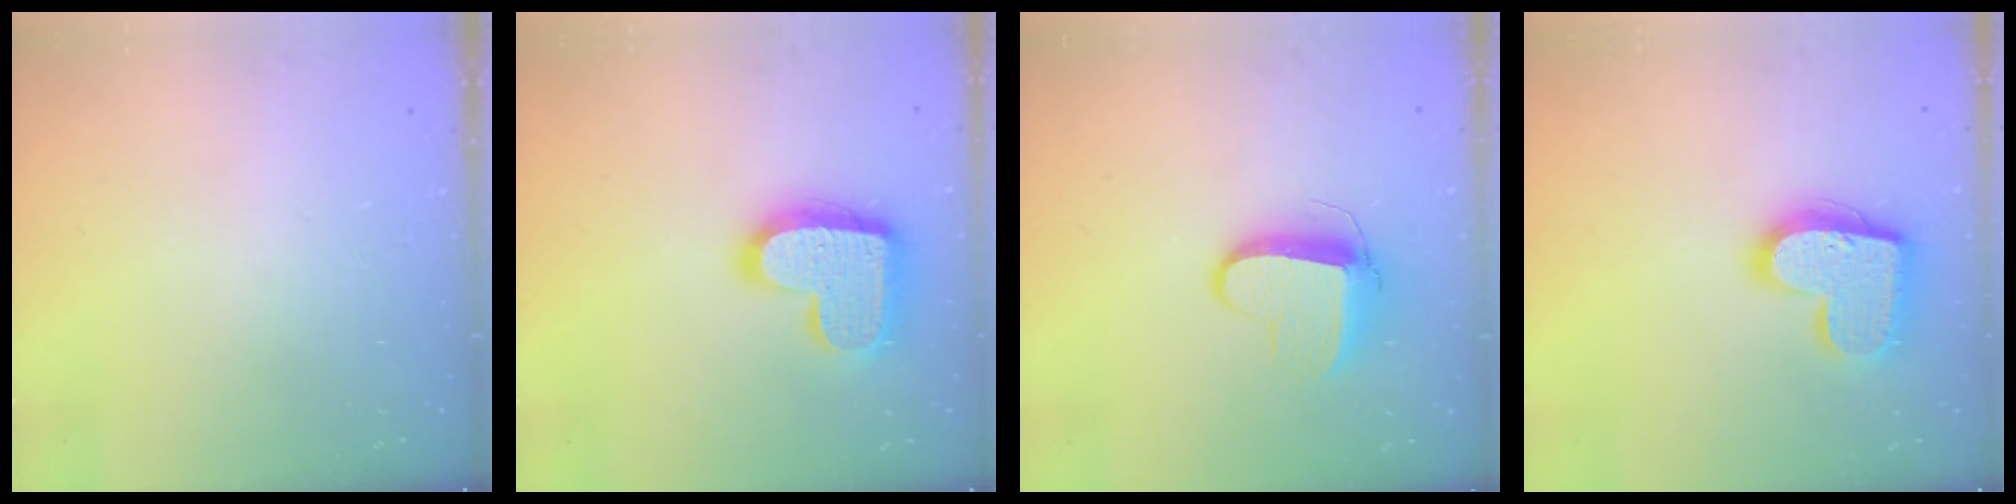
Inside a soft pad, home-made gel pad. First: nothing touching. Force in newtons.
{"total": 18.3, "press": 18.2, "slide": 1.1}
{"total": 9.6, "press": 9.5, "slide": 0.9}
{"total": 17.8, "press": 17.8, "slide": 1.2}